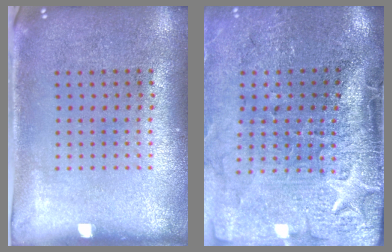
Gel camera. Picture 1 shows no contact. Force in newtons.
{"total": 4.6, "press": 3.7, "slide": 2.7}